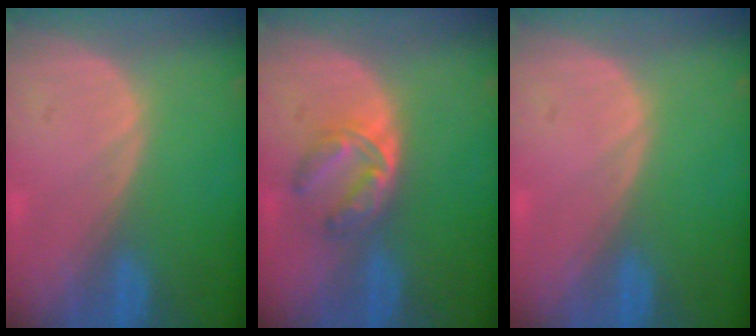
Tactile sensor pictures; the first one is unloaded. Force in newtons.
{"total": 5.3, "press": 5.1, "slide": 1.3}
{"total": 0.6, "press": 0.1, "slide": 0.6}